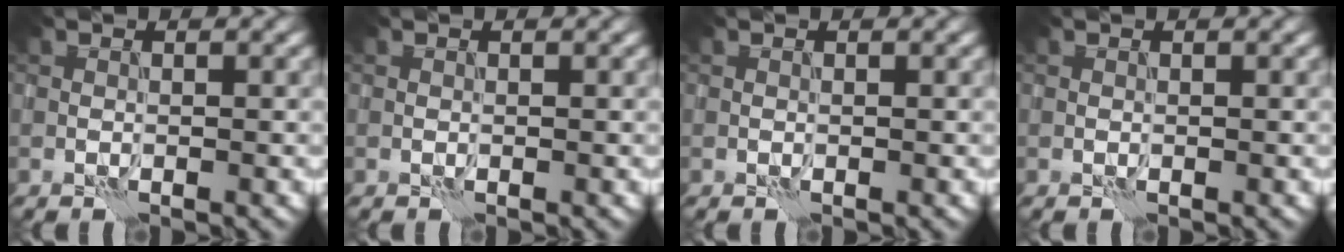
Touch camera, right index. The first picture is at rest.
{"total": 0.0}
{"total": 0.0}
{"total": 0.0}